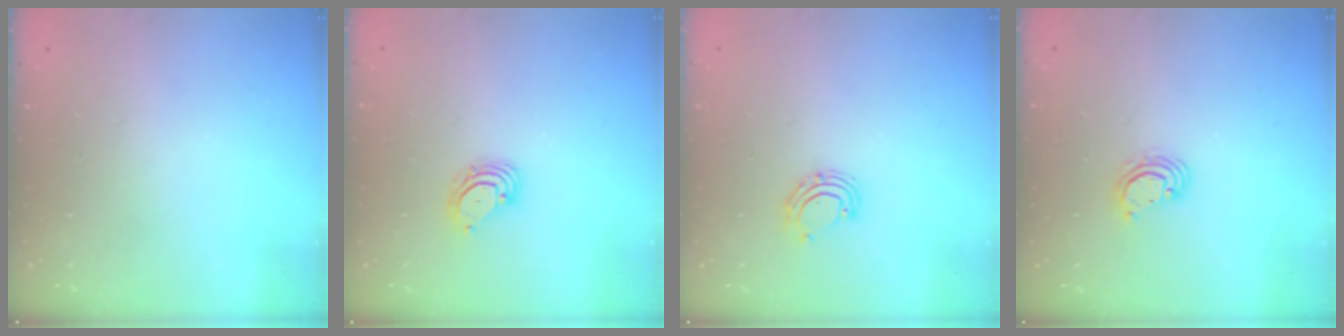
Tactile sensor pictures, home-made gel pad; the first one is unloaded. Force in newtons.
{"total": 3.6, "press": 3.6, "slide": 0.3}
{"total": 5.3, "press": 5.1, "slide": 1.4}
{"total": 3.6, "press": 3.6, "slide": 0.2}